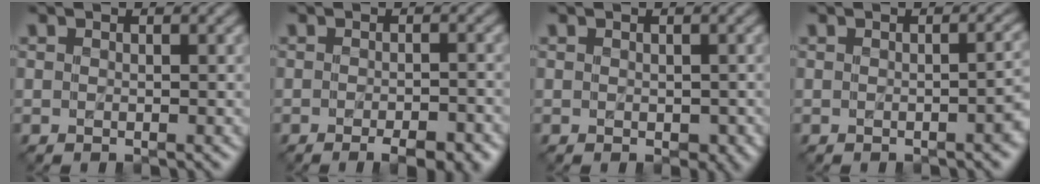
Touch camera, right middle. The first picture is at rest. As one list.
[{"total": 4.9, "force": [-3.1, 1.7, 3.5], "torque": [-0.036, 0.003, -0.025]}, {"total": 1.3, "force": [0.0, 0.9, 0.9], "torque": [-0.015, -0.004, 0.004]}, {"total": 2.0, "force": [-0.7, 0.6, 1.8], "torque": [-0.020, 0.006, -0.010]}]